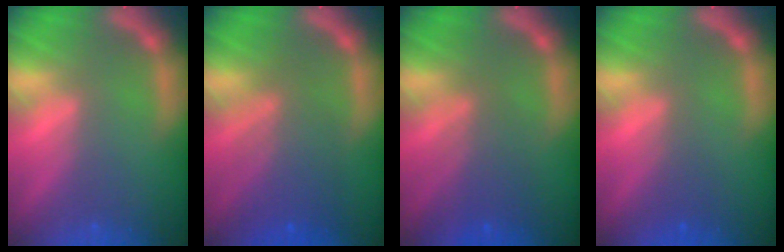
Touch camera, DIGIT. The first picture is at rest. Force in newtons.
{"total": 6.0}
{"total": 4.1}
{"total": 1.5}